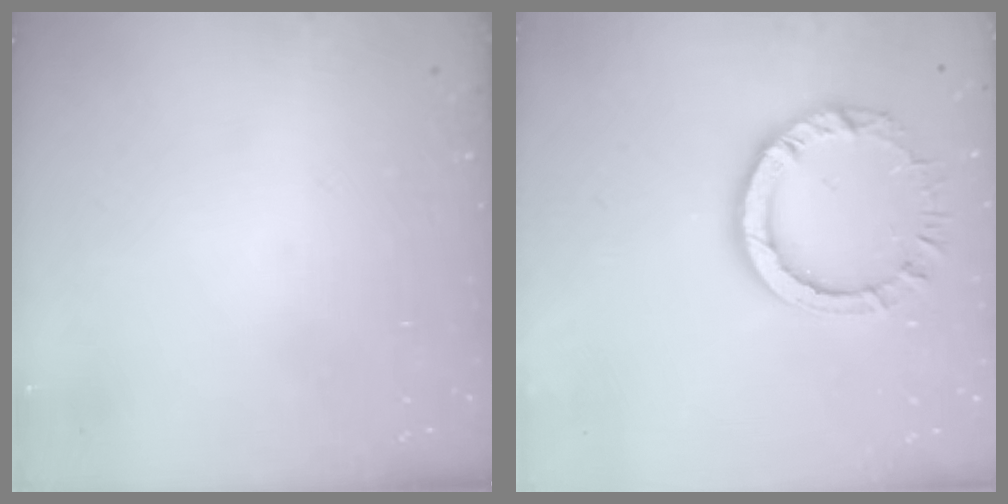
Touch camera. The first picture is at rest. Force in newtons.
{"total": 8.7, "press": 8.6, "slide": 0.7}